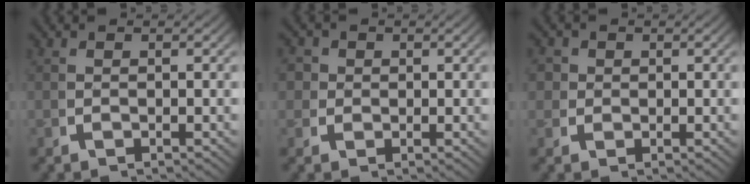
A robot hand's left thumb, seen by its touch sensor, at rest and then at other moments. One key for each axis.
{"total": 3.3, "fx": 0.7, "fy": 3.0, "fz": 1.1, "tx": -0.027, "ty": -0.002, "tz": 0.007}
{"total": 2.9, "fx": 0.7, "fy": 2.7, "fz": 1.0, "tx": -0.024, "ty": -0.002, "tz": 0.008}